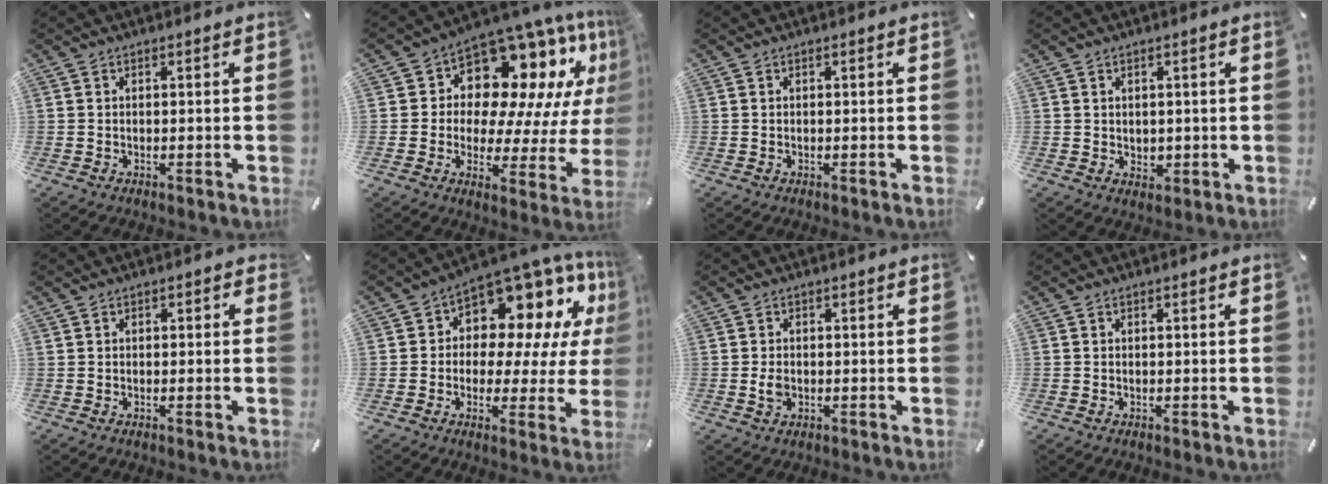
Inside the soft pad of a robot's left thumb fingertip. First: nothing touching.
{"total": 15.8, "force": [9.6, 9.5, 8.1], "torque": [-0.112, -0.095, 0.164]}
{"total": 0.0}
{"total": 2.5, "force": [0.9, 2.3, 0.6], "torque": [0.004, -0.003, 0.013]}
{"total": 0.8, "force": [0.1, 0.8, 0.2], "torque": [-0.004, 0.006, 0.001]}
{"total": 11.3, "force": [7.1, 7.0, 5.3], "torque": [-0.085, -0.073, 0.127]}
{"total": 2.8, "force": [-0.2, 2.1, 1.8], "torque": [-0.033, -0.002, -0.007]}
{"total": 0.0}